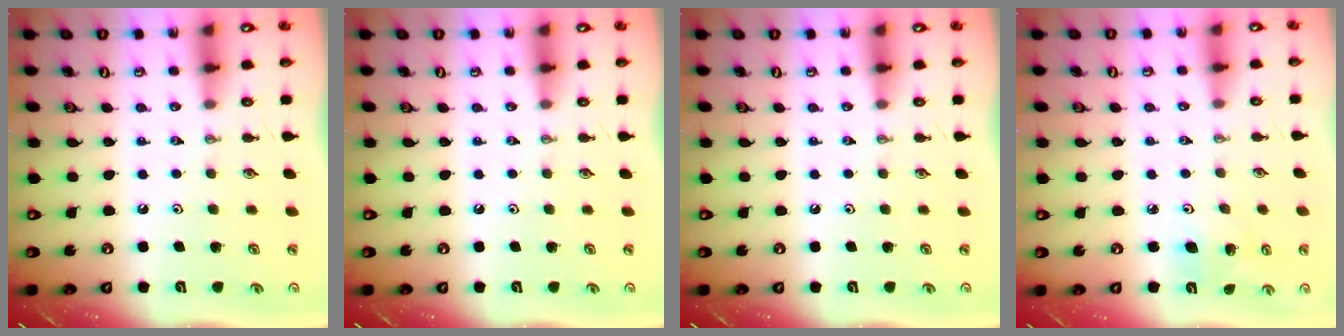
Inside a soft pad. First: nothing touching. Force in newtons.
{"total": 0.0}
{"total": 0.0}
{"total": 6.1, "press": 6.0, "slide": 1.0}